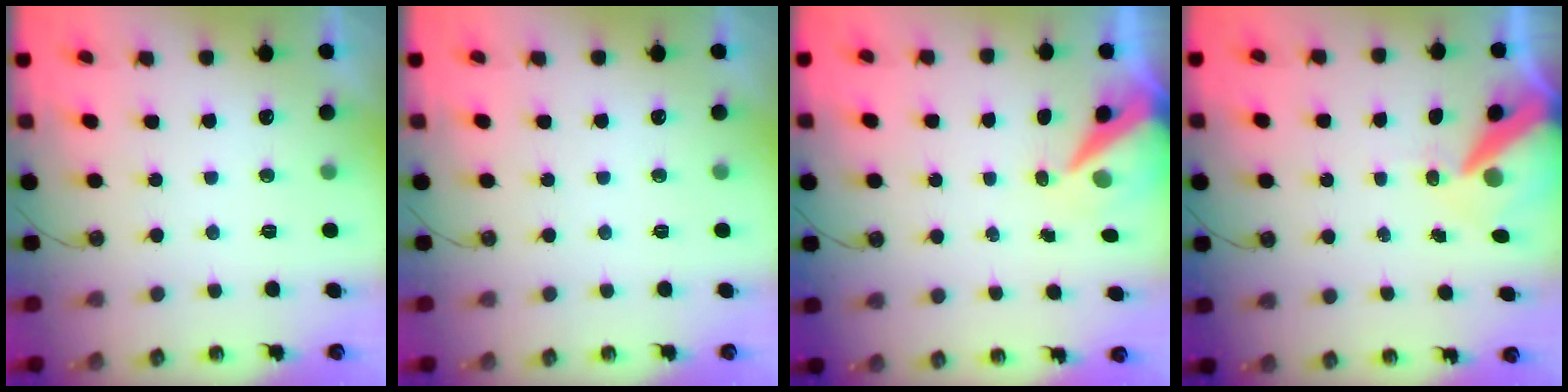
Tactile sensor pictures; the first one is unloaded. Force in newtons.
{"total": 0.0}
{"total": 8.3, "press": 8.2, "slide": 1.0}
{"total": 11.1, "press": 11.0, "slide": 1.4}